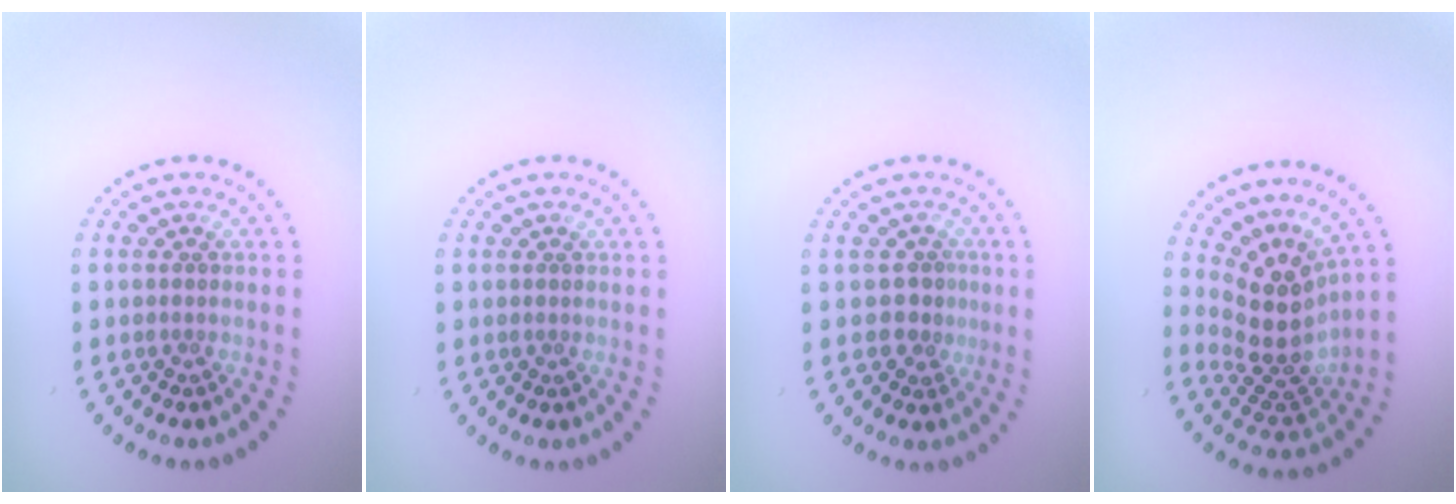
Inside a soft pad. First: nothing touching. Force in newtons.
{"total": 0.0}
{"total": 1.9, "press": 1.6, "slide": 1.1}
{"total": 4.9, "press": 3.6, "slide": 3.3}